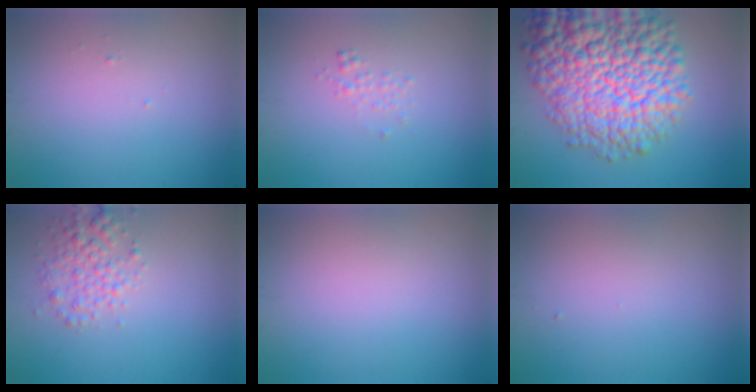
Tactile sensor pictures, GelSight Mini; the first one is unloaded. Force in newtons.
{"total": 0.9, "press": 0.9, "slide": 0.1}
{"total": 14.9, "press": 14.9, "slide": 0.6}
{"total": 2.7, "press": 2.7, "slide": 0.0}
{"total": 0.0}
{"total": 0.0}